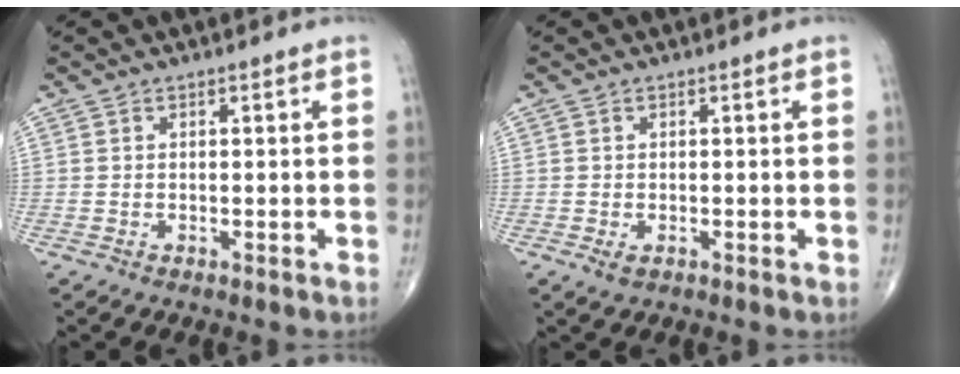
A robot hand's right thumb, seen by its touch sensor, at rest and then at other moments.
{"total": 1.4, "force": [-0.4, 0.8, 1.0], "torque": [-0.020, -0.004, -0.006]}